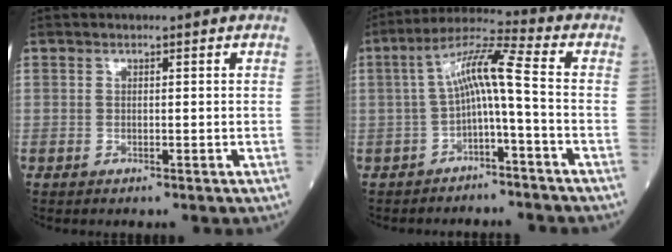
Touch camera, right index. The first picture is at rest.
{"total": 7.6, "force": [-1.1, -0.1, 7.5], "torque": [-0.135, 0.035, -0.022]}